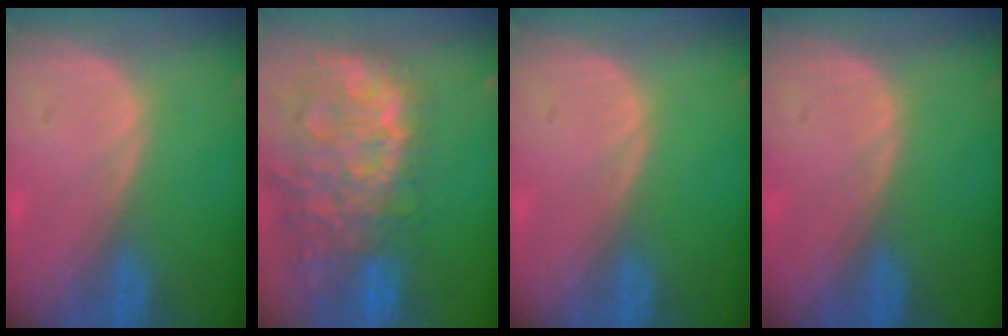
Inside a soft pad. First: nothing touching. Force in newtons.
{"total": 14.3, "press": 11.6, "slide": 8.3}
{"total": 0.0}
{"total": 0.0}